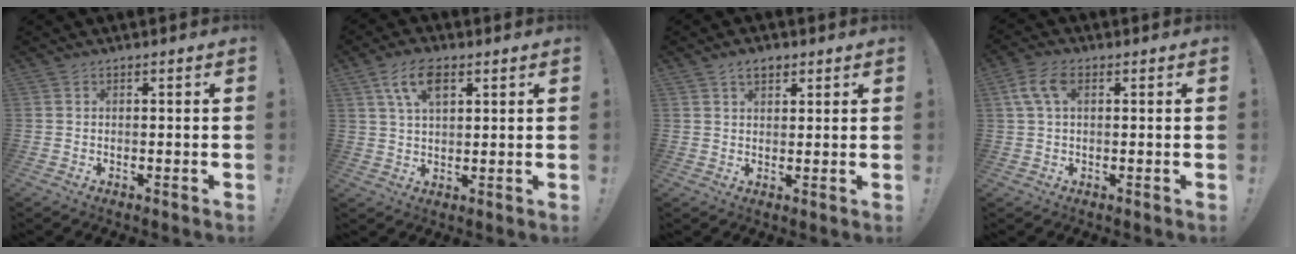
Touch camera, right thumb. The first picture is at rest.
{"total": 8.8, "force": [4.0, 4.6, 6.4], "torque": [-0.122, 0.004, 0.076]}
{"total": 3.9, "force": [2.3, 2.3, 2.2], "torque": [-0.033, -0.004, 0.040]}
{"total": 6.7, "force": [2.1, 3.7, 5.2], "torque": [-0.112, 0.010, 0.041]}